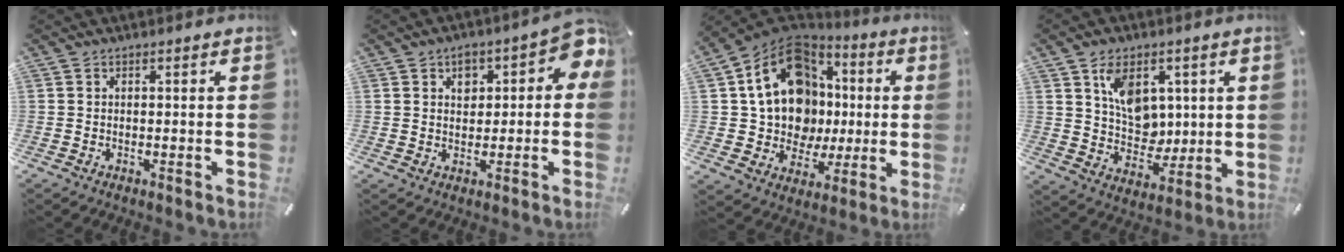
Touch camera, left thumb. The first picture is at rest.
{"total": 7.7, "force": [2.6, 5.5, 4.7], "torque": [-0.051, -0.012, 0.041]}
{"total": 18.9, "force": [3.2, 15.3, 10.6], "torque": [-0.192, -0.024, 0.061]}
{"total": 10.6, "force": [4.1, 8.4, 5.0], "torque": [-0.066, -0.012, 0.076]}